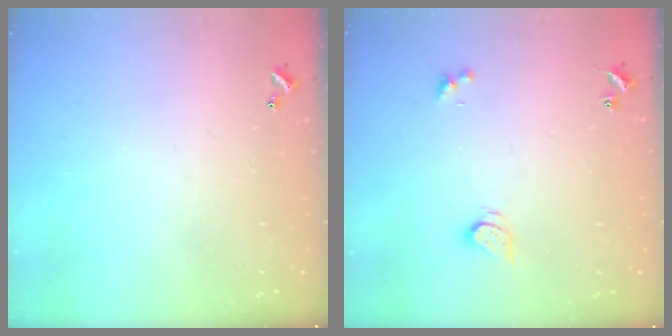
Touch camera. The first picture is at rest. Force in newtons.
{"total": 2.9, "press": 2.9, "slide": 0.5}